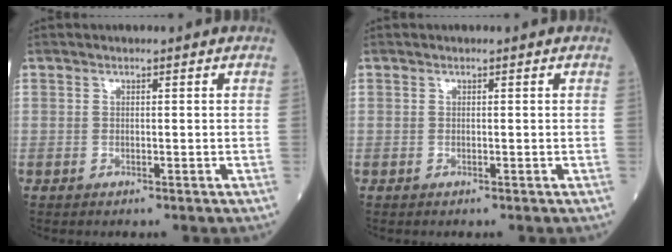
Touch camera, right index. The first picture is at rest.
{"total": 0.0}